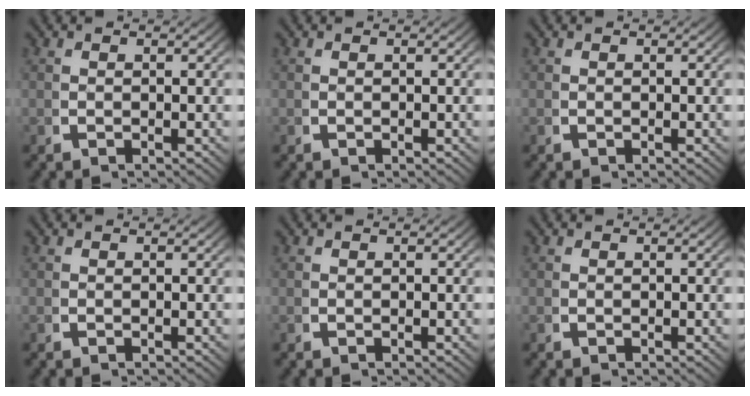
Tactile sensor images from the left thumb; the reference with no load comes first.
{"total": 0.0}
{"total": 0.0}
{"total": 0.0}
{"total": 0.0}
{"total": 0.0}